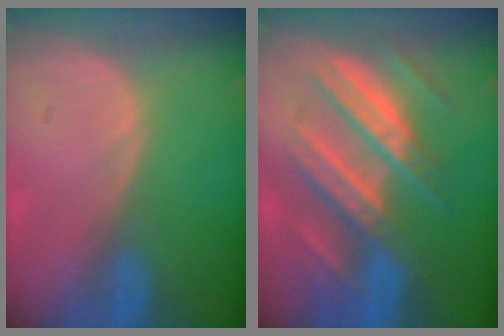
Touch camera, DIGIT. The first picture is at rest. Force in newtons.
{"total": 10.8, "press": 10.7, "slide": 1.1}